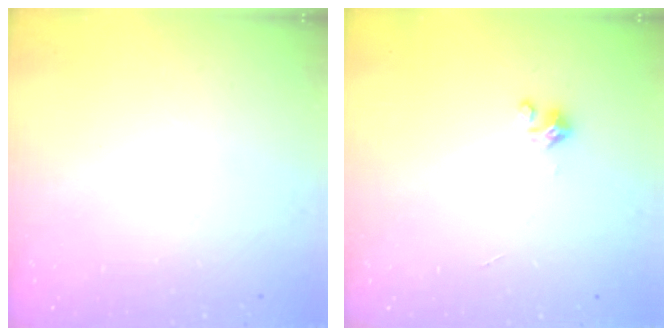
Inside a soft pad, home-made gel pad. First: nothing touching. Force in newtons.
{"total": 2.0, "press": 2.0, "slide": 0.2}